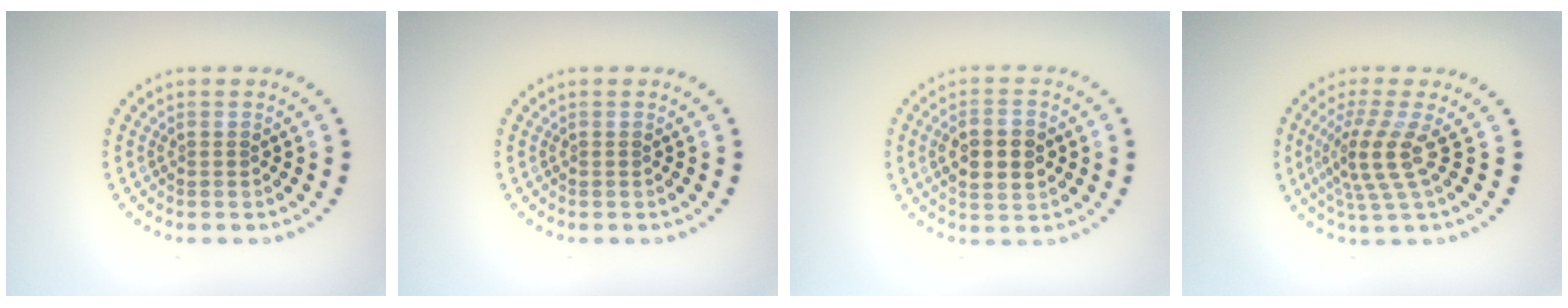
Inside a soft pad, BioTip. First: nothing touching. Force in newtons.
{"total": 0.0}
{"total": 3.8, "press": 3.8, "slide": 0.2}
{"total": 3.8, "press": 2.8, "slide": 2.6}